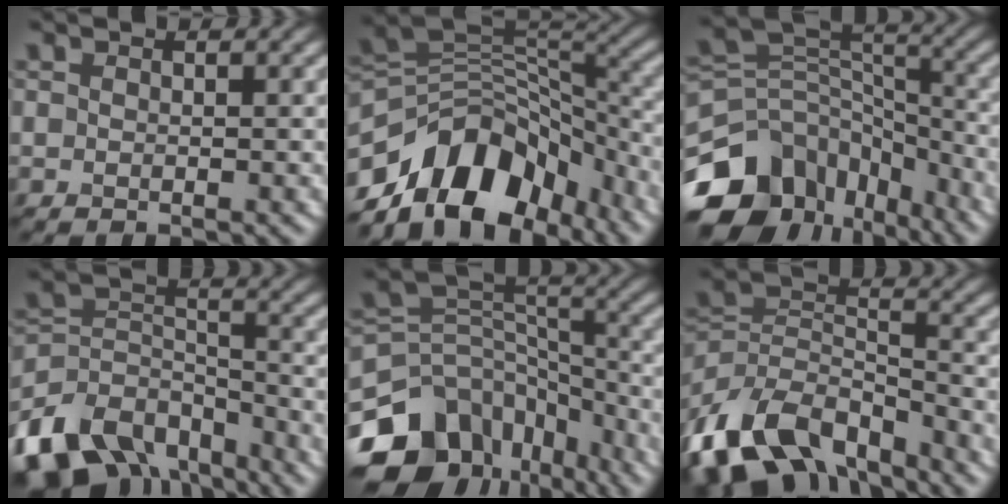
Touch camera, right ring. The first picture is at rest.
{"total": 11.9, "force": [-7.4, 7.2, 5.9], "torque": [-0.095, 0.019, -0.139]}
{"total": 12.2, "force": [-7.0, 8.6, 4.9], "torque": [-0.109, 0.024, -0.110]}
{"total": 12.8, "force": [-9.5, 6.8, 5.2], "torque": [-0.099, 0.006, -0.163]}
{"total": 13.8, "force": [-8.2, 9.8, 5.2], "torque": [-0.122, 0.015, -0.115]}
{"total": 12.4, "force": [-8.0, 6.6, 6.8], "torque": [-0.140, 0.006, -0.155]}